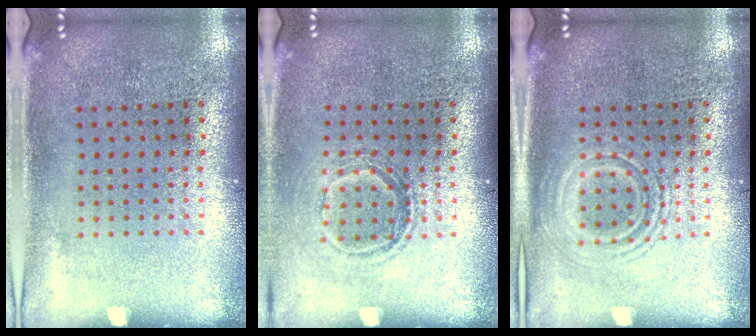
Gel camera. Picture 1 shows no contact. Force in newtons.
{"total": 1.1, "press": 1.0, "slide": 0.6}
{"total": 1.4, "press": 1.4, "slide": 0.2}